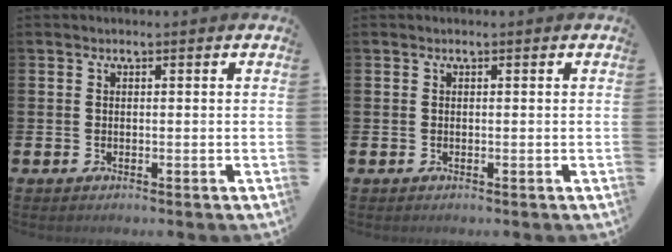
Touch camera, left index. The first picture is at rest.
{"total": 0.0}